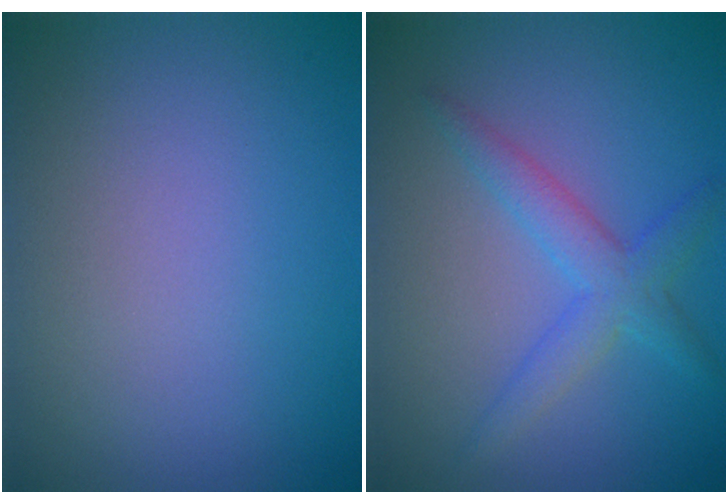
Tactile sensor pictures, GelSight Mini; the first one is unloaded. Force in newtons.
{"total": 3.1, "press": 3.1, "slide": 0.1}